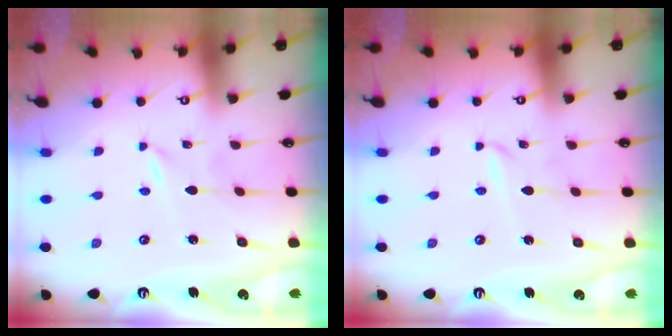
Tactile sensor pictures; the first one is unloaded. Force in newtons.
{"total": 1.9, "press": 1.9, "slide": 0.2}